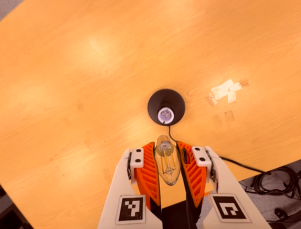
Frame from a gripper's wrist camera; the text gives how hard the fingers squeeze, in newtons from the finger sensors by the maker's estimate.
{"total": 21.4, "left": 23.2, "right": 19.6}